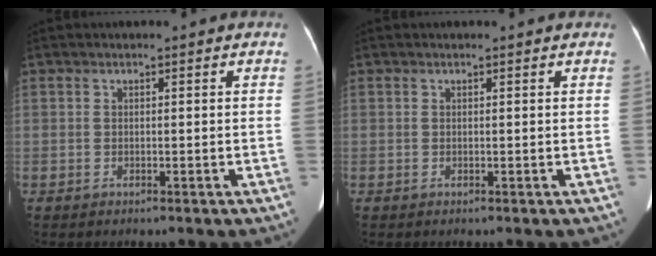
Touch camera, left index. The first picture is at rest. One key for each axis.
{"total": 1.0, "fx": 1.0, "fy": 0.1, "fz": 0.2, "tx": -0.009, "ty": 0.003, "tz": 0.007}